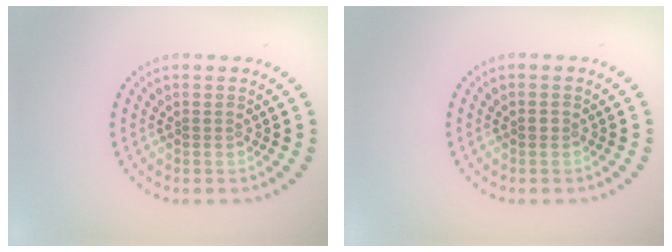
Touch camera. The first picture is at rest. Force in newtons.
{"total": 0.5, "press": 0.5, "slide": 0.1}